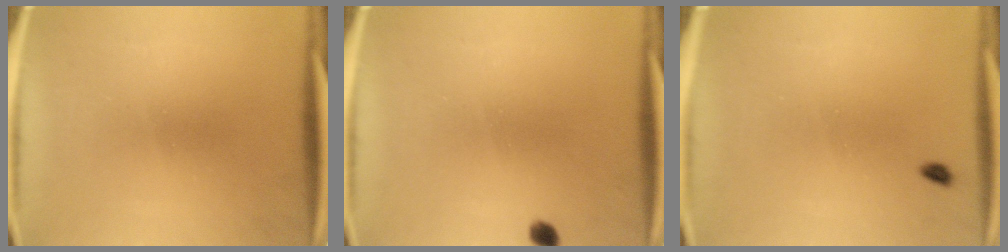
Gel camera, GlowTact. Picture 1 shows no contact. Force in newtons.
{"total": 1.4}
{"total": 1.1}